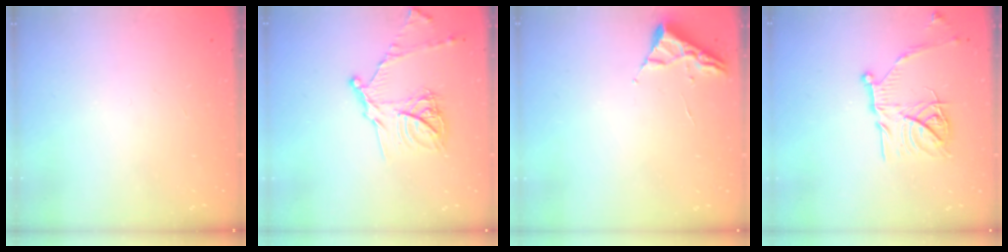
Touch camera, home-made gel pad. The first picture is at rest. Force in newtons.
{"total": 15.4, "press": 15.4, "slide": 1.1}
{"total": 2.6, "press": 2.6, "slide": 0.3}
{"total": 18.0, "press": 18.0, "slide": 1.5}